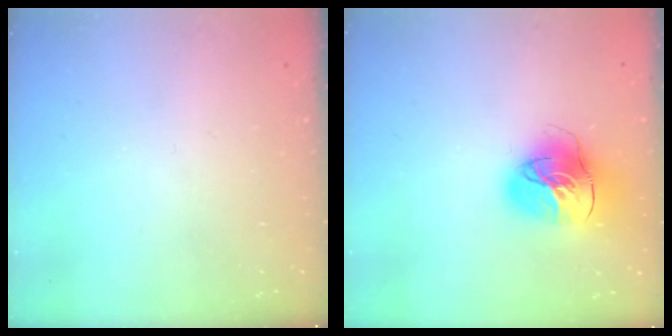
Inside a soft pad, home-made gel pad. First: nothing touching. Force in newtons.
{"total": 17.2, "press": 17.1, "slide": 2.0}